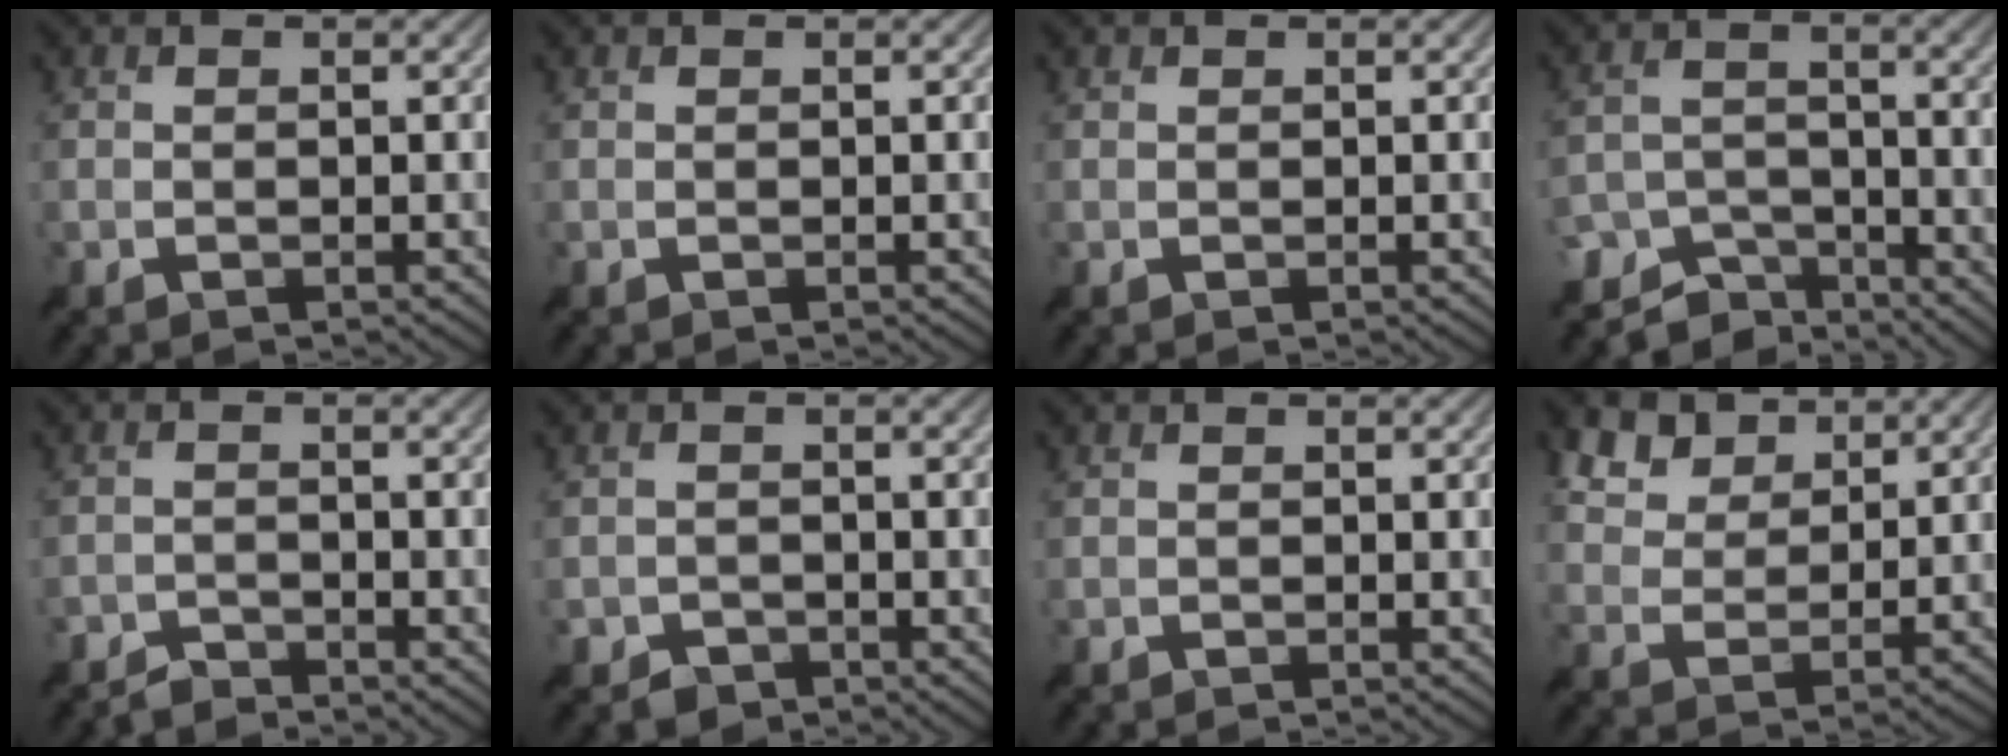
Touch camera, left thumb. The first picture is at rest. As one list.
[{"total": 0.0}, {"total": 0.0}, {"total": 8.3, "force": [-6.8, 4.4, 2.1], "torque": [-0.035, -0.011, -0.107]}, {"total": 2.2, "force": [-2.2, 0.4, 0.0], "torque": [0.006, 0.001, -0.045]}, {"total": 2.0, "force": [-1.6, 1.2, 0.2], "torque": [0.004, -0.003, -0.034]}, {"total": 0.0}, {"total": 6.4, "force": [4.7, 3.3, 2.9], "torque": [-0.073, 0.003, 0.091]}]